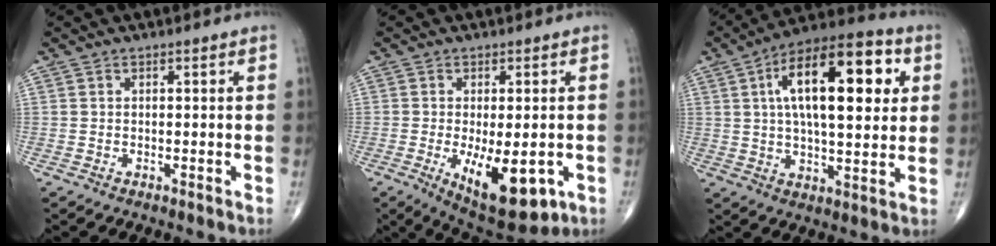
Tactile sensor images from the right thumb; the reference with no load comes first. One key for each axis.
{"total": 12.8, "fx": -3.9, "fy": 5.3, "fz": 11.0, "tx": -0.154, "ty": -0.016, "tz": -0.041}
{"total": 21.7, "fx": 5.5, "fy": 9.0, "fz": 19.0, "tx": -0.281, "ty": 0.007, "tz": 0.077}